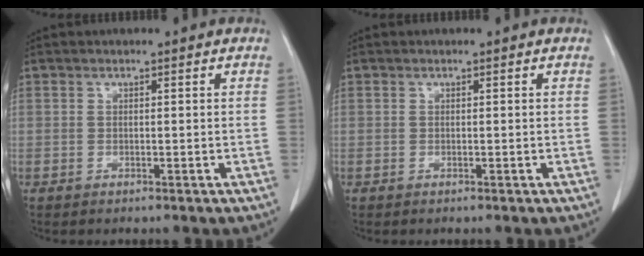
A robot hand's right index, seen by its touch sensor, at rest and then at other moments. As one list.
[{"total": 0.0}]